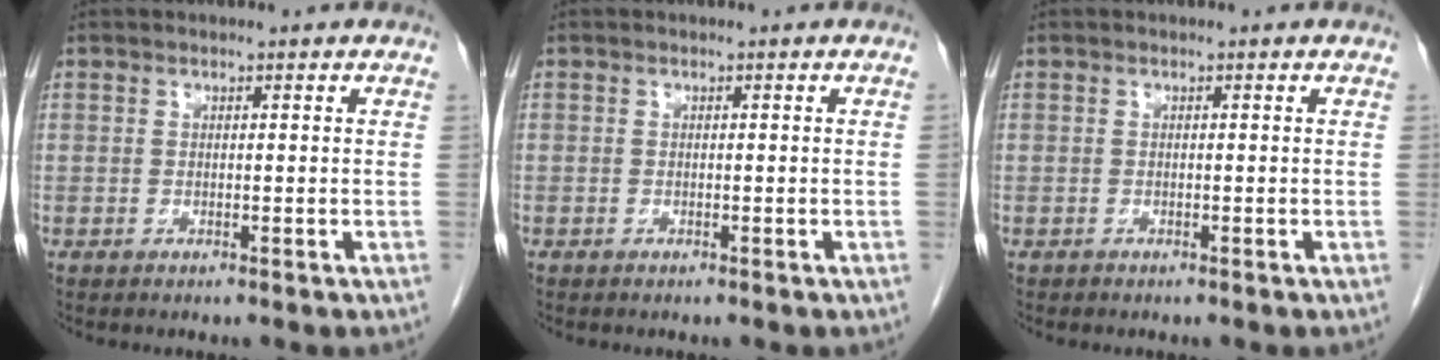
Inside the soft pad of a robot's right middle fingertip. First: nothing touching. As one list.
[{"total": 0.0}, {"total": 0.0}]